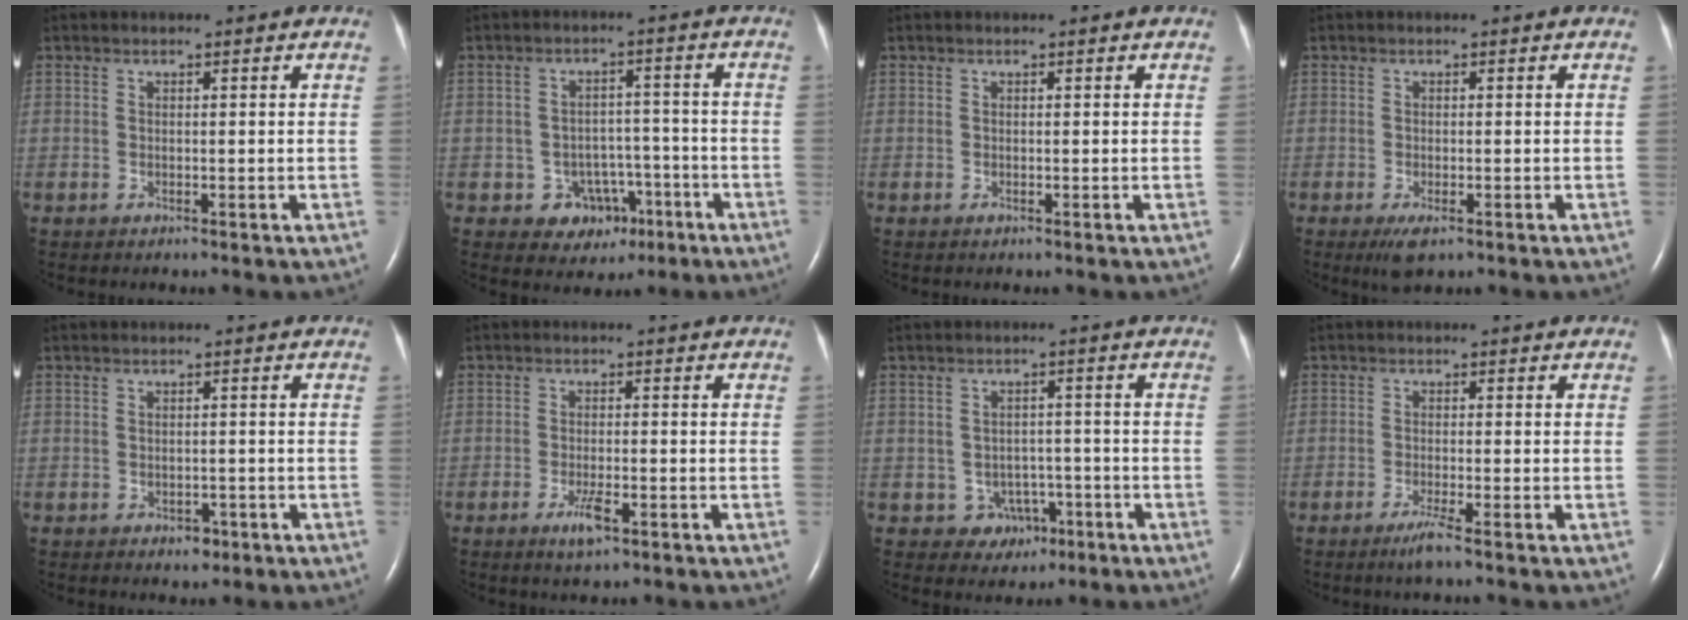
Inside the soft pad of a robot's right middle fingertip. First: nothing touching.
{"total": 6.0, "force": [-2.8, 5.1, 1.5], "torque": [-0.009, 0.019, -0.027]}
{"total": 0.0}
{"total": 2.8, "force": [-1.5, 0.9, 2.2], "torque": [-0.045, -0.005, -0.022]}
{"total": 1.6, "force": [-0.8, 1.1, 0.8], "torque": [-0.011, 0.002, -0.007]}
{"total": 3.1, "force": [-1.7, 0.6, 2.6], "torque": [-0.053, -0.004, -0.030]}
{"total": 4.3, "force": [-1.7, 3.8, 0.7], "torque": [-0.004, 0.015, -0.011]}
{"total": 2.3, "force": [-1.6, -0.4, 1.6], "torque": [-0.038, -0.006, -0.033]}